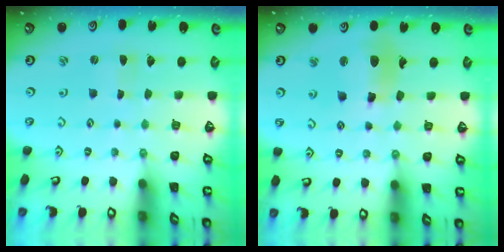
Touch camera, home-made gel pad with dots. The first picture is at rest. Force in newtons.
{"total": 12.4, "press": 12.3, "slide": 1.6}